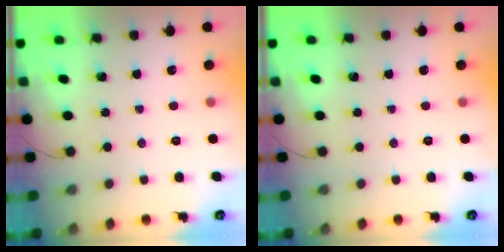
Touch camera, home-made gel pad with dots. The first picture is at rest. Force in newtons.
{"total": 0.0}